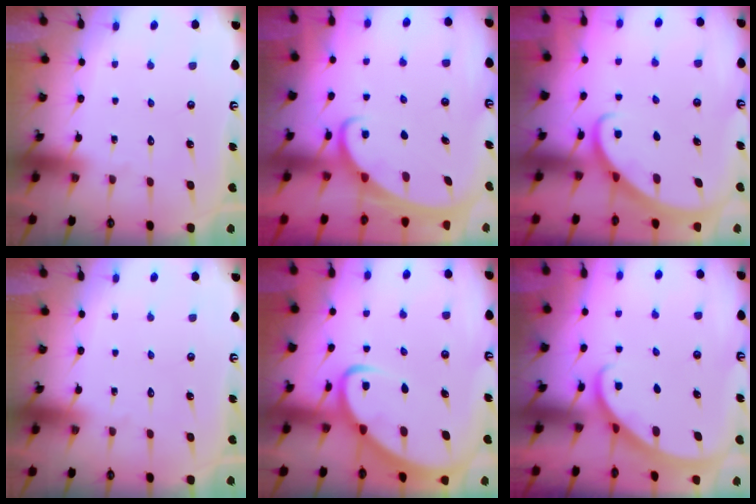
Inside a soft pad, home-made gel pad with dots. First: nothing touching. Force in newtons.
{"total": 2.1, "press": 2.1, "slide": 0.3}
{"total": 2.8, "press": 2.8, "slide": 0.2}
{"total": 0.0}
{"total": 6.0, "press": 6.0, "slide": 0.6}
{"total": 2.3, "press": 2.3, "slide": 0.1}